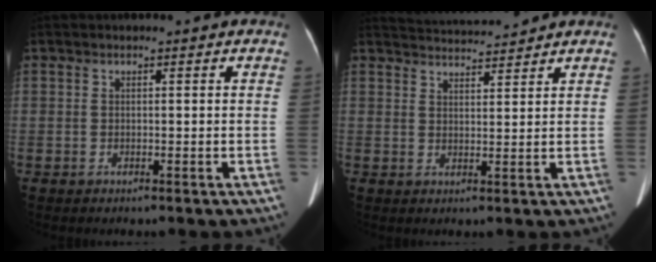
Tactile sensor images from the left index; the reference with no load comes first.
{"total": 6.0, "force": [6.0, -0.2, 0.6], "torque": [-0.016, 0.019, 0.092]}